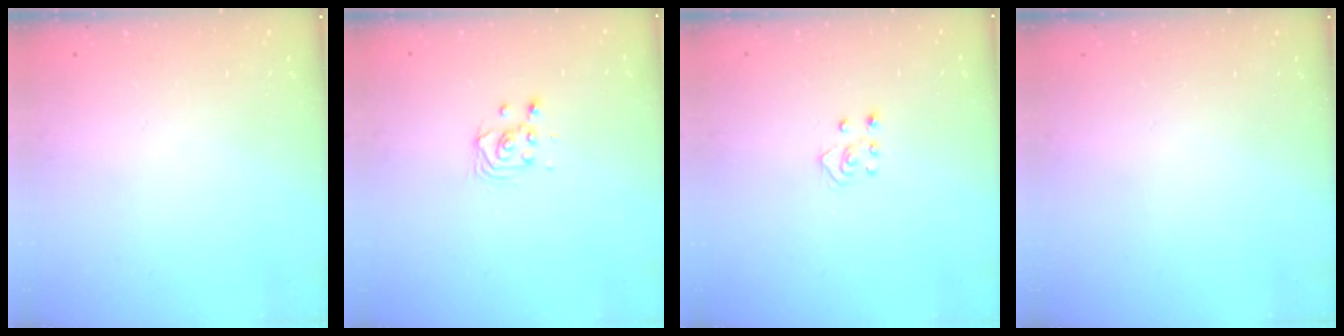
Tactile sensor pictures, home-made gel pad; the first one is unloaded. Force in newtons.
{"total": 3.2, "press": 3.2, "slide": 0.6}
{"total": 3.1, "press": 3.1, "slide": 0.4}
{"total": 0.0}